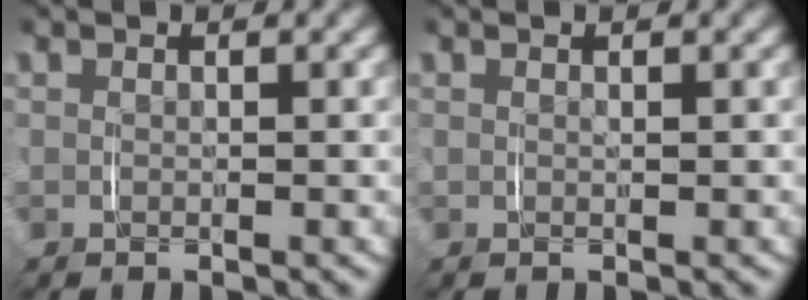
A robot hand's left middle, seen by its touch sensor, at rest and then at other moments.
{"total": 0.0}